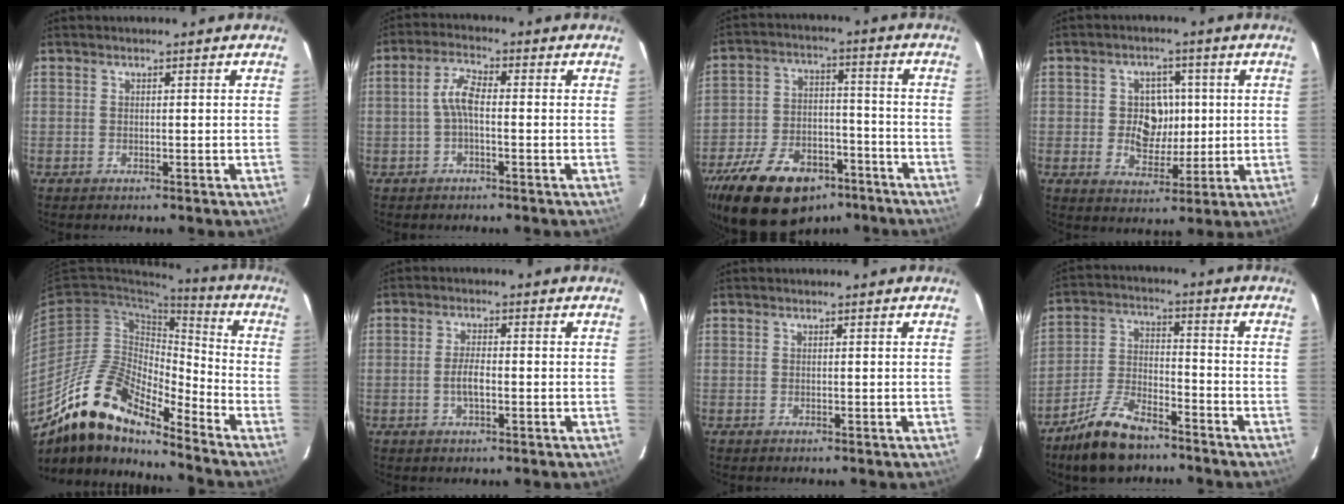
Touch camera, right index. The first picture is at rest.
{"total": 4.0, "force": [-0.8, 1.2, 3.7], "torque": [-0.082, 0.014, -0.018]}
{"total": 23.4, "force": [-15.6, 12.5, 12.3], "torque": [-0.259, 0.000, -0.235]}
{"total": 7.7, "force": [0.1, 6.4, 4.3], "torque": [-0.082, 0.012, 0.008]}
{"total": 17.3, "force": [-14.0, 4.6, 9.0], "torque": [-0.156, -0.006, -0.270]}
{"total": 3.4, "force": [-1.0, 1.1, 3.1], "torque": [-0.063, -0.001, -0.017]}
{"total": 0.0}
{"total": 12.1, "force": [-9.1, 4.6, 6.4], "torque": [-0.142, 0.003, -0.171]}